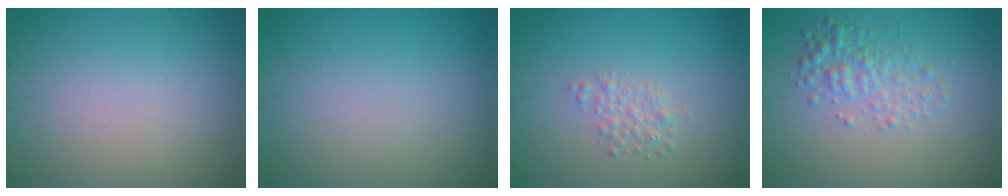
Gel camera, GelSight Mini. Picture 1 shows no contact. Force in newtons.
{"total": 0.0}
{"total": 1.5, "press": 1.5, "slide": 0.0}
{"total": 2.6, "press": 2.6, "slide": 0.0}